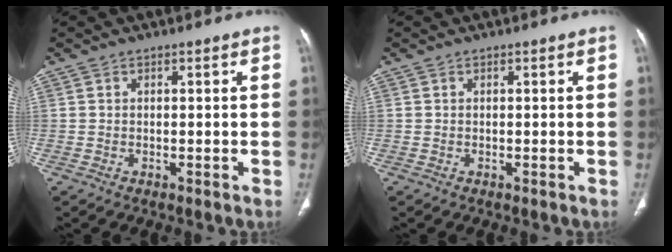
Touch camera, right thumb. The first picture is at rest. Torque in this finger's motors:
{"motor_torque": [-0.19, 0.00, 0.30, 0.04, -0.02]}